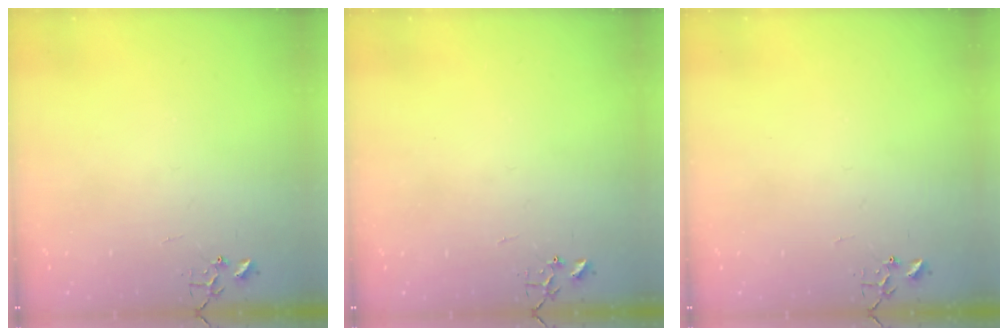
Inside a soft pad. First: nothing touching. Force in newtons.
{"total": 0.0}
{"total": 0.0}